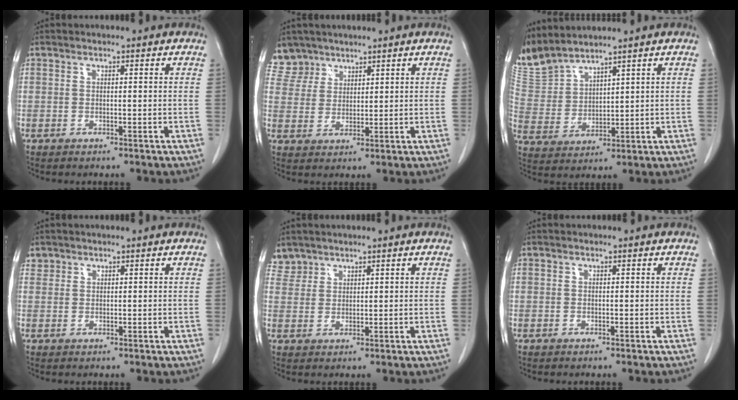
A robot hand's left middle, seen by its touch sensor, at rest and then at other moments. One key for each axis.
{"total": 5.3, "fx": 4.3, "fy": 2.9, "fz": -0.6, "tx": 0.020, "ty": 0.001, "tz": 0.088}
{"total": 8.4, "fx": 8.2, "fy": 0.4, "fz": 1.5, "tx": -0.057, "ty": 0.010, "tz": 0.186}
{"total": 1.2, "fx": 0.9, "fy": 0.8, "fz": -0.1, "tx": 0.010, "ty": 0.005, "tz": 0.013}
{"total": 2.8, "fx": 2.4, "fy": 1.3, "fz": -0.5, "tx": 0.015, "ty": 0.007, "tz": 0.048}
{"total": 0.0}